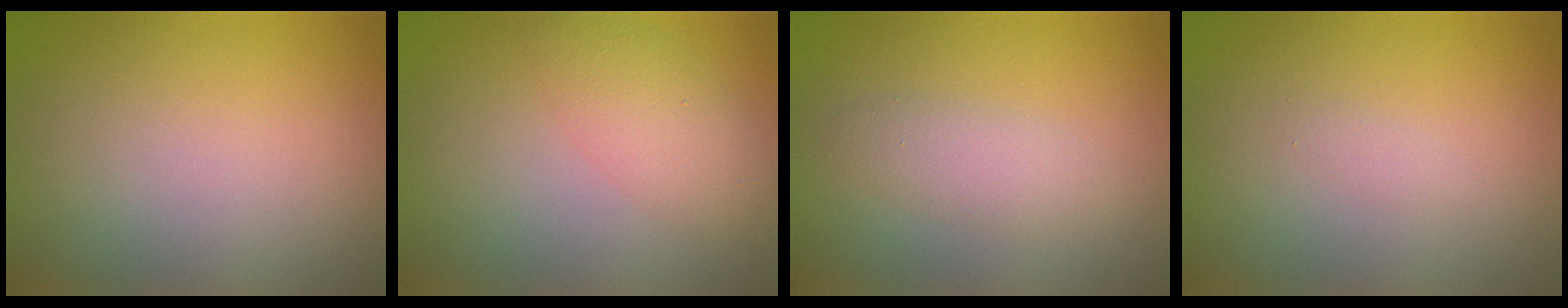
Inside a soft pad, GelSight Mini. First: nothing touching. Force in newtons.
{"total": 3.2, "press": 3.2, "slide": 0.2}
{"total": 2.3, "press": 2.3, "slide": 0.1}
{"total": 0.6, "press": 0.6, "slide": 0.0}